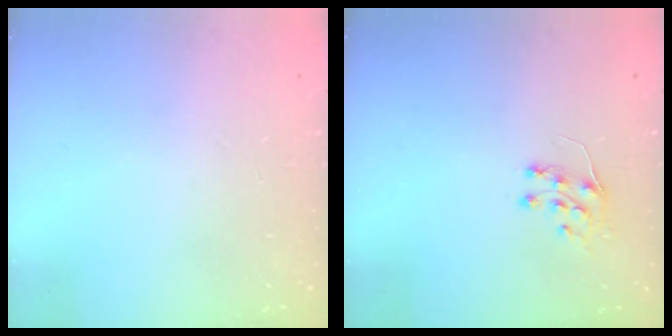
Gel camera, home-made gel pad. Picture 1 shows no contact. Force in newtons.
{"total": 6.5, "press": 6.4, "slide": 0.6}